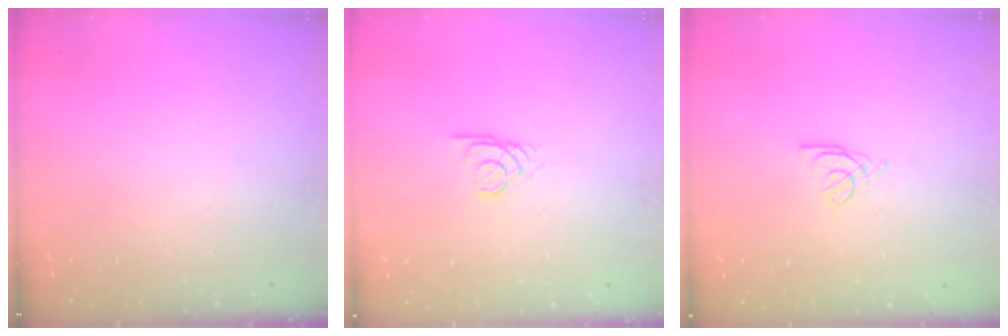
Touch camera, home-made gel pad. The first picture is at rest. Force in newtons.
{"total": 2.3, "press": 2.3, "slide": 0.2}
{"total": 2.2, "press": 2.2, "slide": 0.6}